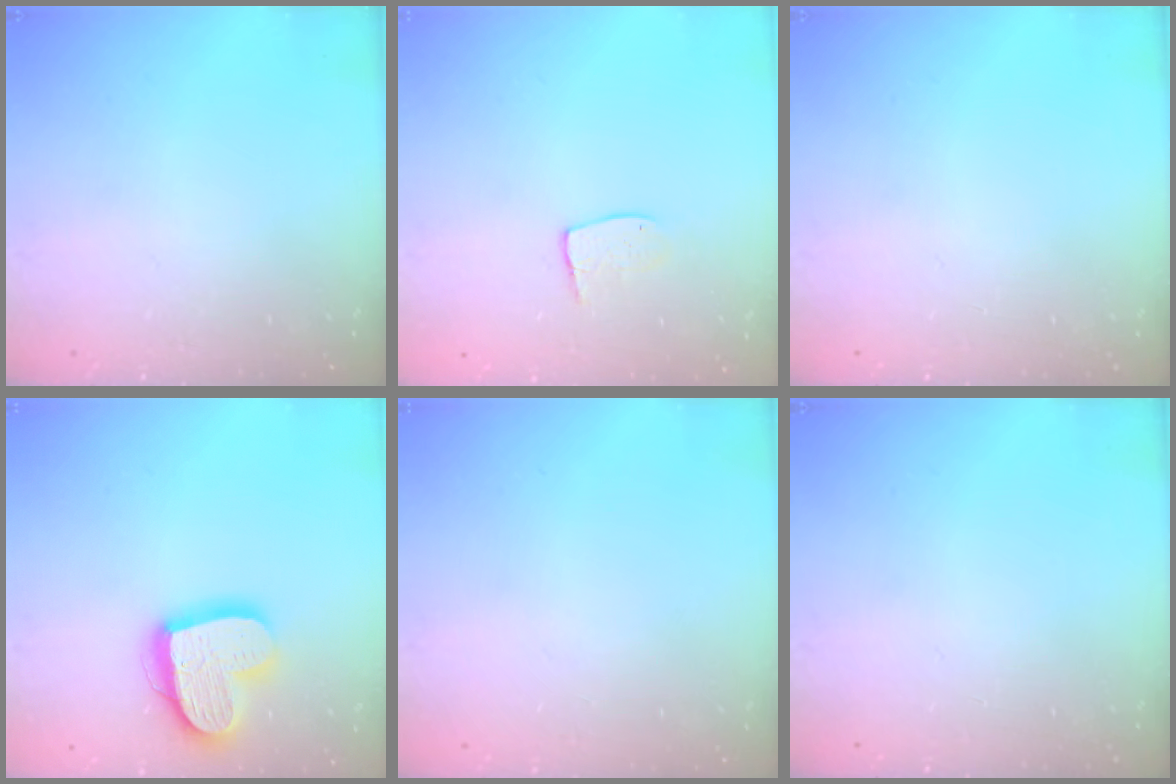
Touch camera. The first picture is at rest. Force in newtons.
{"total": 5.9, "press": 5.9, "slide": 0.4}
{"total": 0.0}
{"total": 18.1, "press": 18.0, "slide": 1.8}
{"total": 0.0}
{"total": 0.0}